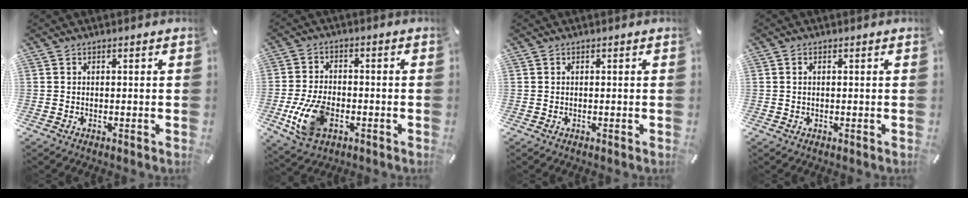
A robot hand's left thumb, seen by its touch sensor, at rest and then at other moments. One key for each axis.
{"total": 11.4, "fx": -3.5, "fy": 7.2, "fz": 8.1, "tx": -0.167, "ty": 0.002, "tz": -0.061}
{"total": 0.0}
{"total": 0.9, "fx": 0.1, "fy": 0.5, "fz": 0.8, "tx": -0.016, "ty": 0.003, "tz": 0.000}